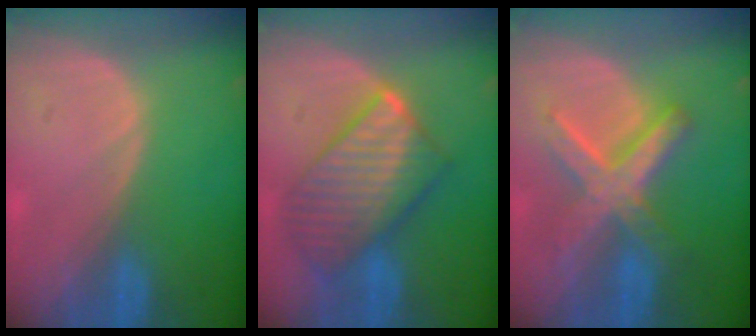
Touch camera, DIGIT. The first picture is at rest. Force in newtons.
{"total": 10.2, "press": 10.2, "slide": 0.7}
{"total": 8.4, "press": 8.4, "slide": 0.8}